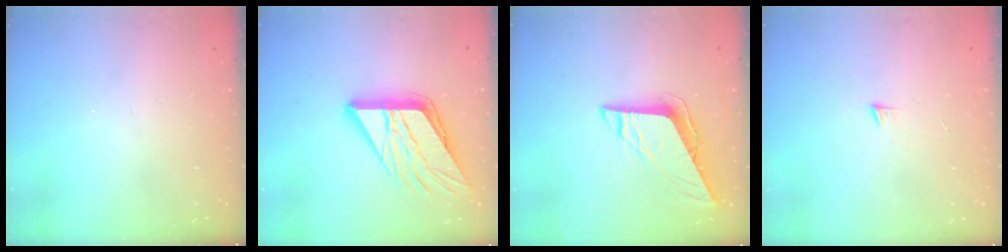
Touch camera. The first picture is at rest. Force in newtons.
{"total": 18.8, "press": 18.6, "slide": 2.2}
{"total": 8.5, "press": 8.5, "slide": 0.3}
{"total": 4.3, "press": 4.2, "slide": 0.4}